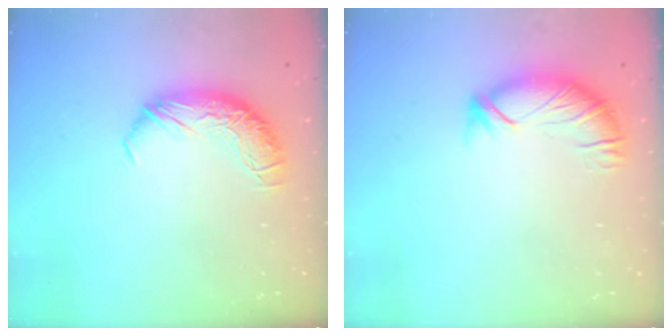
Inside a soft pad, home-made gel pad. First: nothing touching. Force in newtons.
{"total": 3.1, "press": 3.0, "slide": 0.8}